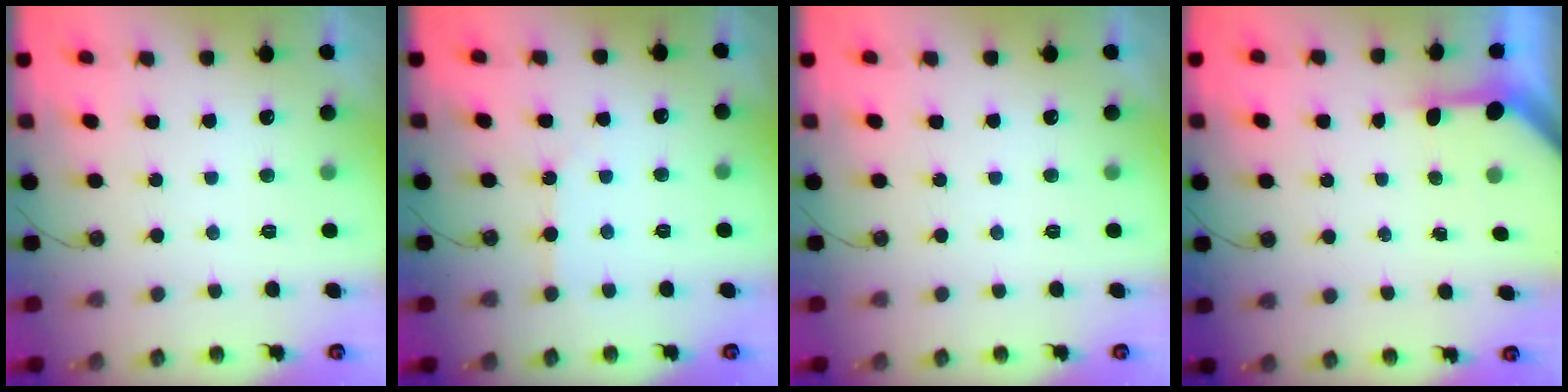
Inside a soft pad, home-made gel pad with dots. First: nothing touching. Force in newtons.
{"total": 3.7, "press": 3.7, "slide": 0.5}
{"total": 0.0}
{"total": 3.2, "press": 3.2, "slide": 0.3}